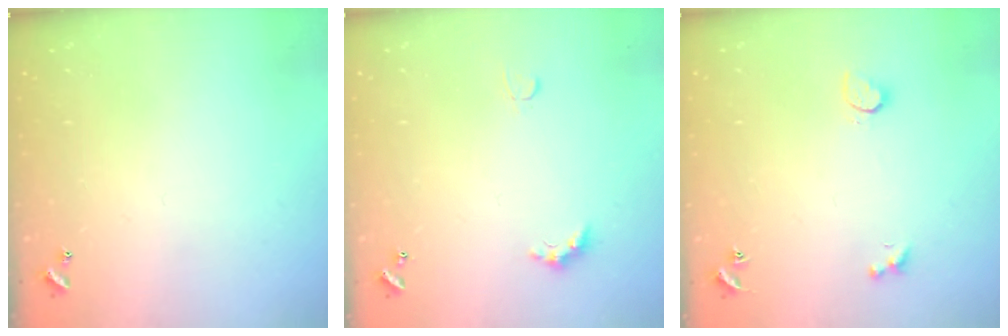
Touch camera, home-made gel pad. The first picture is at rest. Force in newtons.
{"total": 3.3, "press": 3.3, "slide": 0.6}
{"total": 1.5, "press": 1.4, "slide": 0.6}